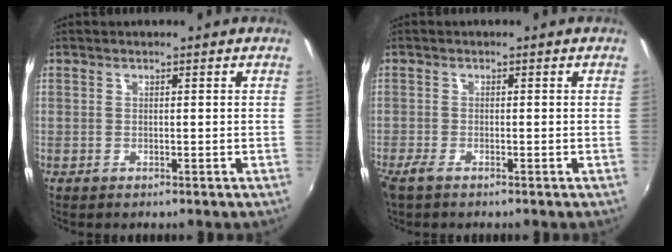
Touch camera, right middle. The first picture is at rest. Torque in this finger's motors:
{"motor_torque": [0.63, -0.64, 0.20, 0.05]}